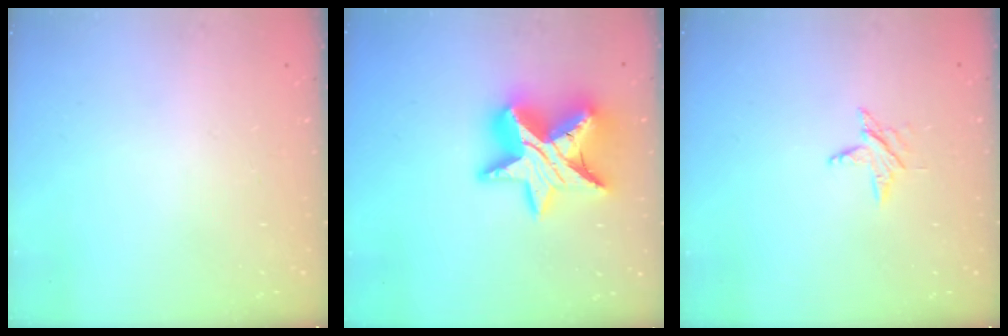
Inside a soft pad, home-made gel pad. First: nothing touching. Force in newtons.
{"total": 20.3, "press": 20.3, "slide": 1.8}
{"total": 4.1, "press": 4.0, "slide": 0.5}